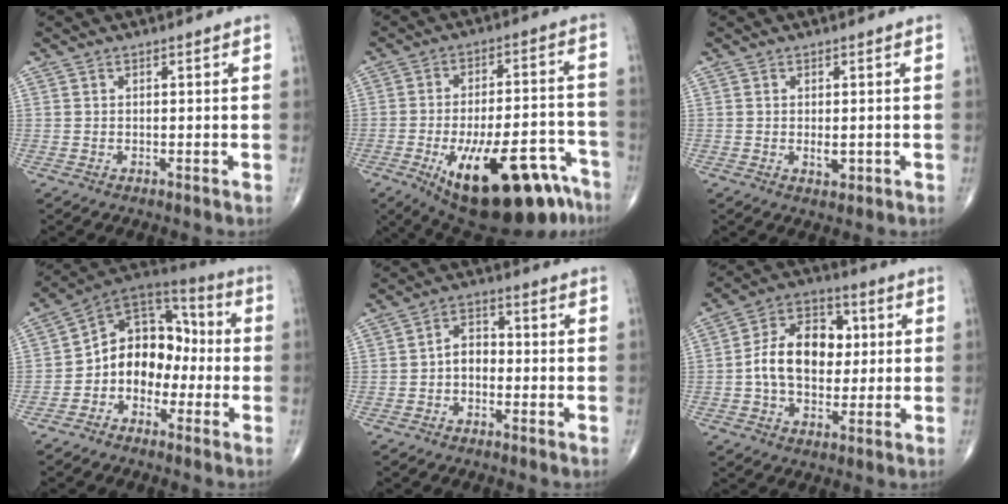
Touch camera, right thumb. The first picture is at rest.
{"total": 24.3, "force": [-13.6, 9.2, 17.9], "torque": [-0.210, 0.064, -0.190]}
{"total": 2.1, "force": [-0.3, 1.0, 1.7], "torque": [-0.027, -0.005, -0.001]}
{"total": 12.9, "force": [-2.7, 9.9, 7.9], "torque": [-0.079, 0.065, -0.062]}
{"total": 4.5, "force": [-1.1, 3.2, 2.9], "torque": [-0.031, 0.022, -0.031]}
{"total": 14.0, "force": [0.5, 9.7, 10.1], "torque": [-0.142, 0.022, 0.003]}